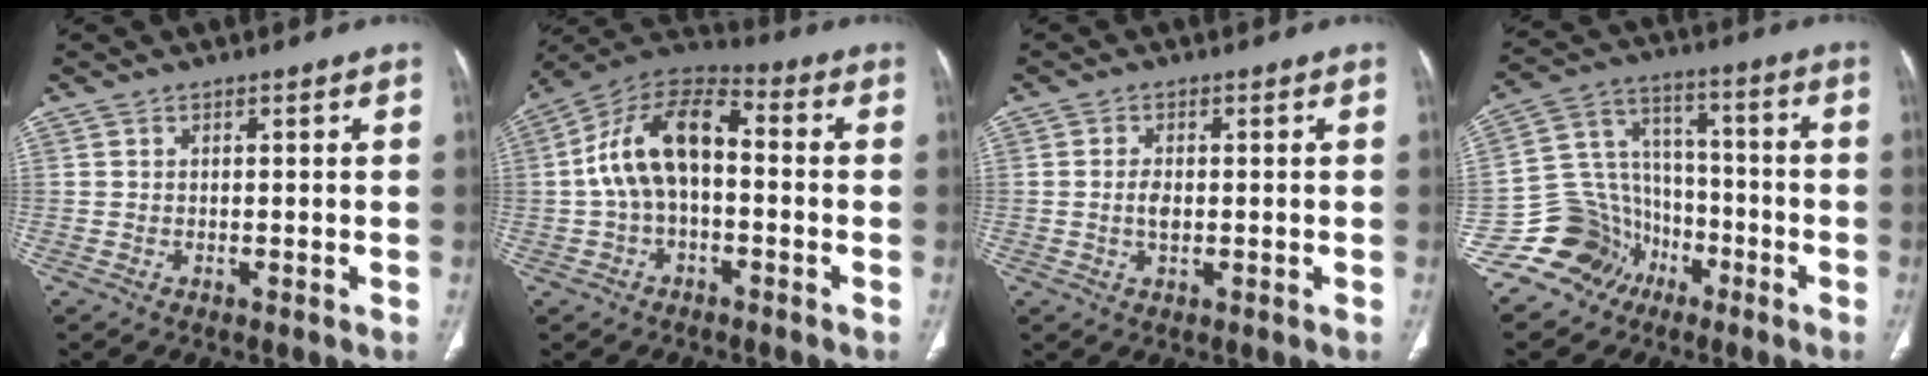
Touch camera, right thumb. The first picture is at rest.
{"total": 14.0, "force": [-0.3, 8.0, 11.5], "torque": [-0.204, 0.047, -0.017]}
{"total": 2.7, "force": [-0.1, 1.4, 2.3], "torque": [-0.045, 0.000, -0.002]}
{"total": 12.9, "force": [-7.2, 10.4, 2.1], "torque": [-0.001, 0.090, -0.130]}